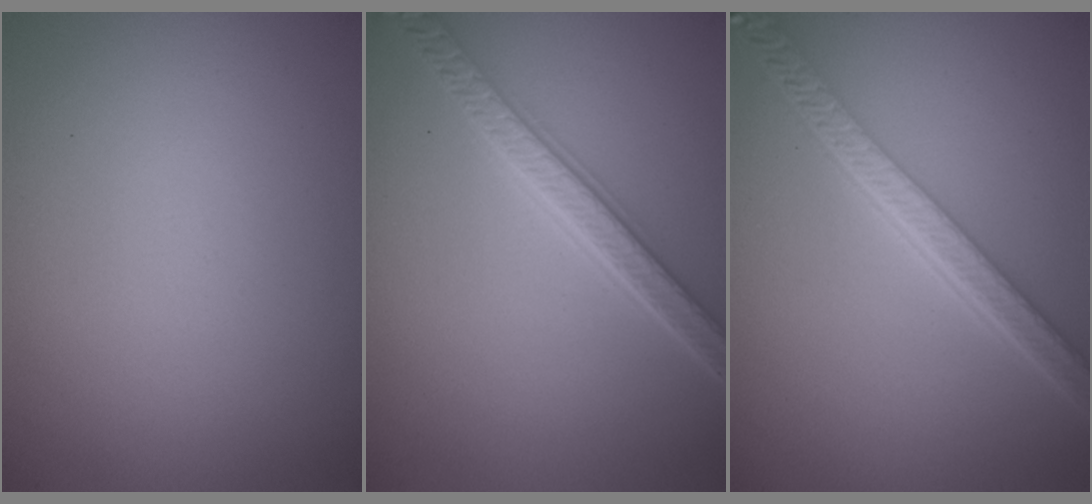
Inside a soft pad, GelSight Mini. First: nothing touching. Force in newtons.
{"total": 4.2, "press": 3.6, "slide": 2.2}
{"total": 5.2, "press": 4.1, "slide": 3.3}